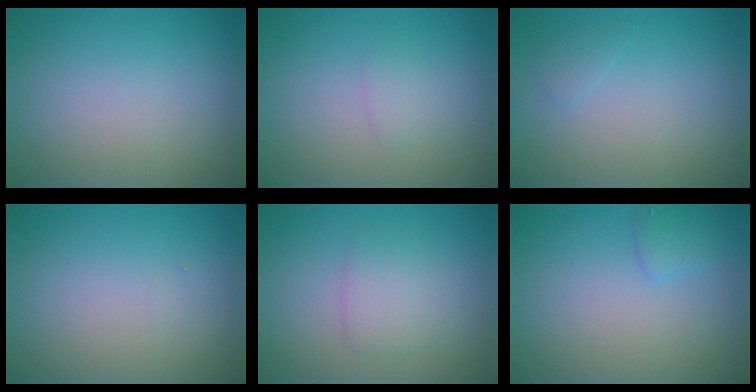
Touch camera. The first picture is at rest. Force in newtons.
{"total": 0.9, "press": 0.9, "slide": 0.1}
{"total": 0.7, "press": 0.7, "slide": 0.0}
{"total": 0.0}
{"total": 2.0, "press": 2.0, "slide": 0.1}
{"total": 1.2, "press": 1.2, "slide": 0.1}